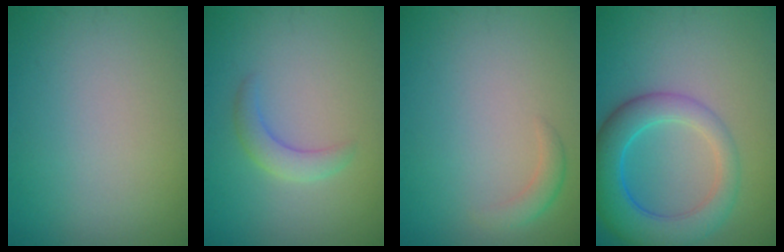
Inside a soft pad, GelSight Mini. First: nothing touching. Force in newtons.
{"total": 2.3, "press": 2.3, "slide": 0.2}
{"total": 1.4, "press": 1.4, "slide": 0.1}
{"total": 6.4, "press": 6.4, "slide": 0.4}